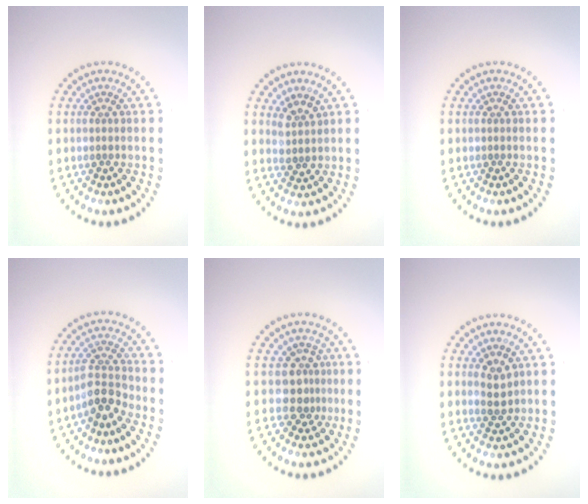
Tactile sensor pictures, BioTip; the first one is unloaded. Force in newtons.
{"total": 1.3, "press": 1.2, "slide": 0.6}
{"total": 0.0}
{"total": 2.9, "press": 2.6, "slide": 1.4}
{"total": 2.6, "press": 2.0, "slide": 1.6}
{"total": 1.9, "press": 1.8, "slide": 0.6}